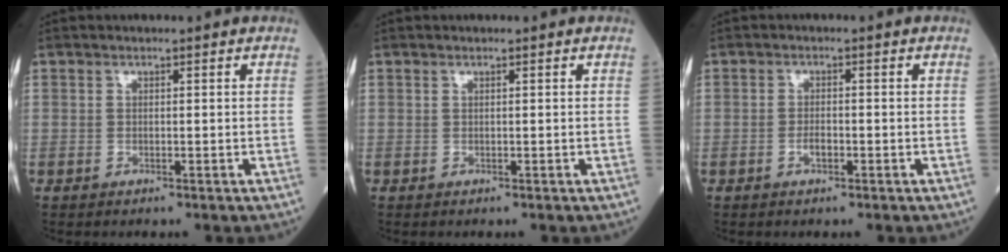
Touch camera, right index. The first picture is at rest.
{"total": 0.0}
{"total": 1.8, "force": [-0.7, 0.7, 1.4], "torque": [-0.024, 0.004, -0.012]}